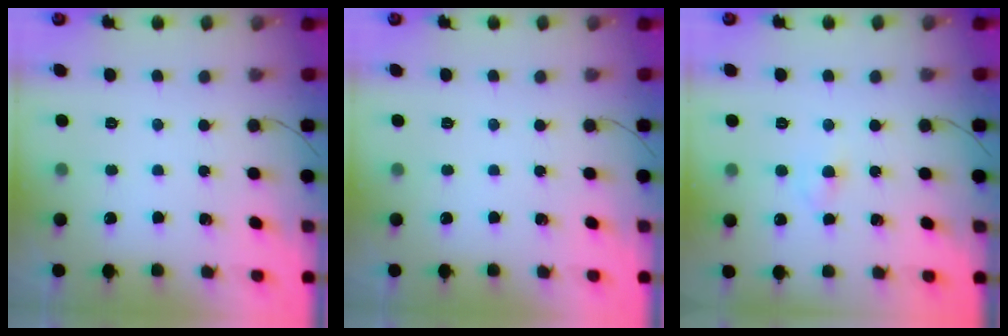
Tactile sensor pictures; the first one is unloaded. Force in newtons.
{"total": 0.0}
{"total": 2.9, "press": 2.7, "slide": 0.9}